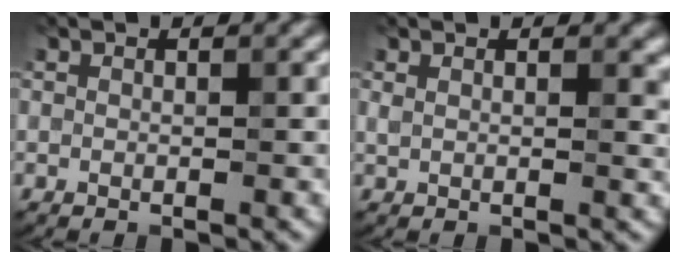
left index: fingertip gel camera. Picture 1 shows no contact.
{"total": 2.3, "force": [1.2, 1.0, 1.7], "torque": [-0.028, -0.001, 0.023]}